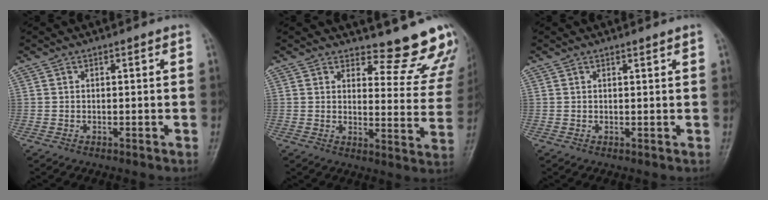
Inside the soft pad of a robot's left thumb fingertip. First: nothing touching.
{"total": 13.4, "force": [12.8, 3.3, 2.3], "torque": [0.015, -0.143, 0.131]}
{"total": 0.7, "force": [0.6, -0.1, 0.4], "torque": [-0.010, -0.005, 0.011]}